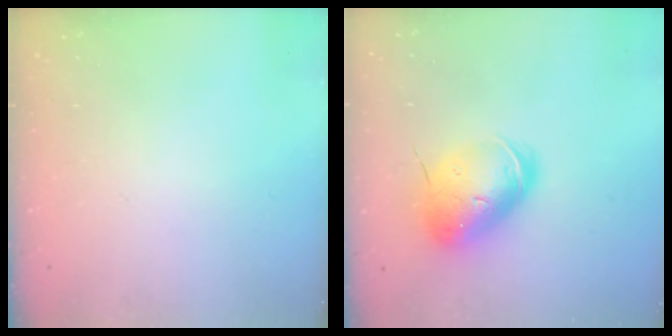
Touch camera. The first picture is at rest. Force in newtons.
{"total": 13.4, "press": 13.2, "slide": 2.4}